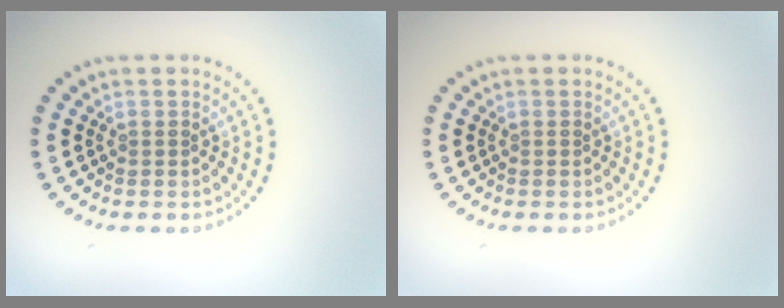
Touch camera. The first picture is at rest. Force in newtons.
{"total": 0.0}